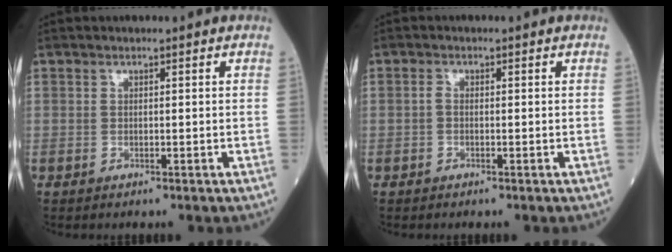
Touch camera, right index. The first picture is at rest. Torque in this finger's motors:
{"motor_torque": [0.05, -0.05, 0.07, 0.02]}